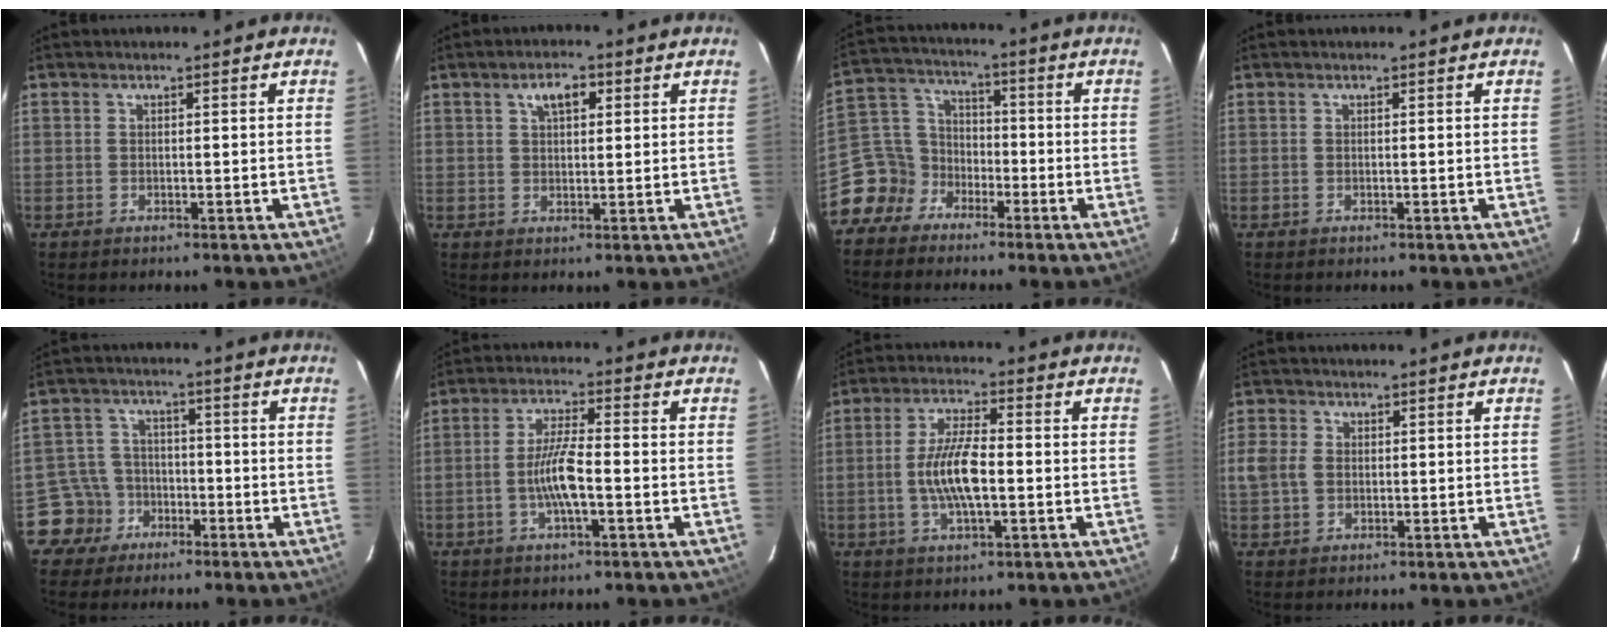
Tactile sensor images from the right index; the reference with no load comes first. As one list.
[{"total": 4.1, "force": [1.8, 2.1, 3.0], "torque": [-0.050, 0.013, 0.032]}, {"total": 8.2, "force": [-5.6, 6.0, 0.3], "torque": [-0.020, 0.036, -0.117]}, {"total": 0.0}, {"total": 6.9, "force": [-3.8, 5.7, -0.3], "torque": [-0.016, 0.028, -0.071]}, {"total": 8.4, "force": [-1.5, 1.9, 8.1], "torque": [-0.157, 0.000, -0.029]}, {"total": 9.0, "force": [-1.4, 2.6, 8.5], "torque": [-0.169, 0.003, -0.027]}, {"total": 4.3, "force": [0.0, 3.4, 2.5], "torque": [-0.060, 0.006, 0.000]}]